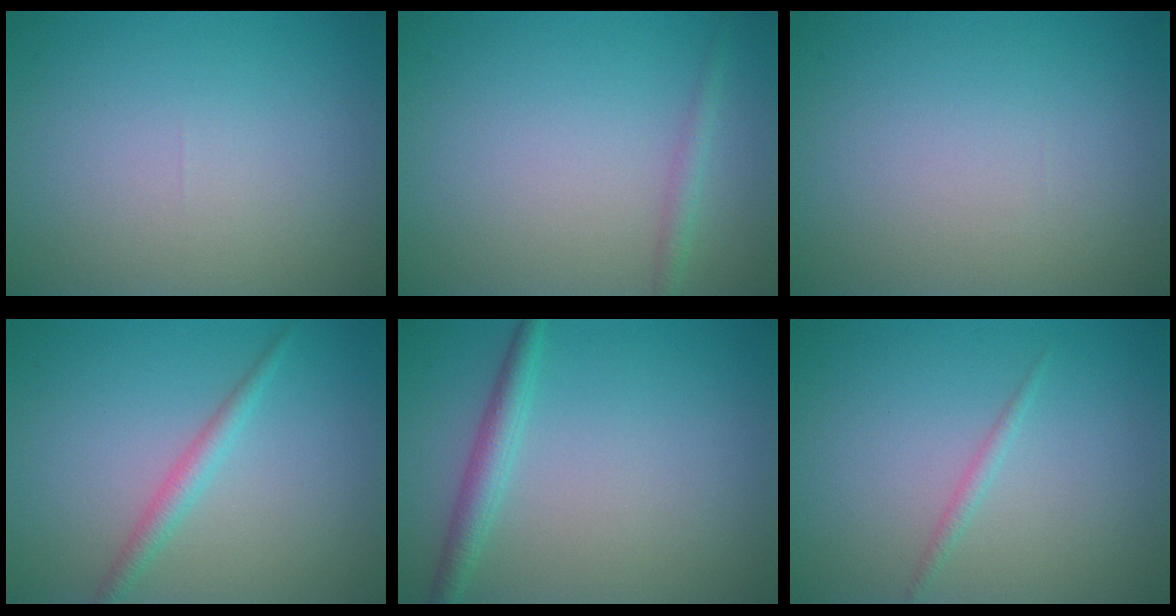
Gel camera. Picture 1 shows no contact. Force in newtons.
{"total": 1.3, "press": 1.3, "slide": 0.1}
{"total": 0.0}
{"total": 1.8, "press": 1.8, "slide": 0.1}
{"total": 2.3, "press": 2.3, "slide": 0.1}
{"total": 0.9, "press": 0.9, "slide": 0.1}